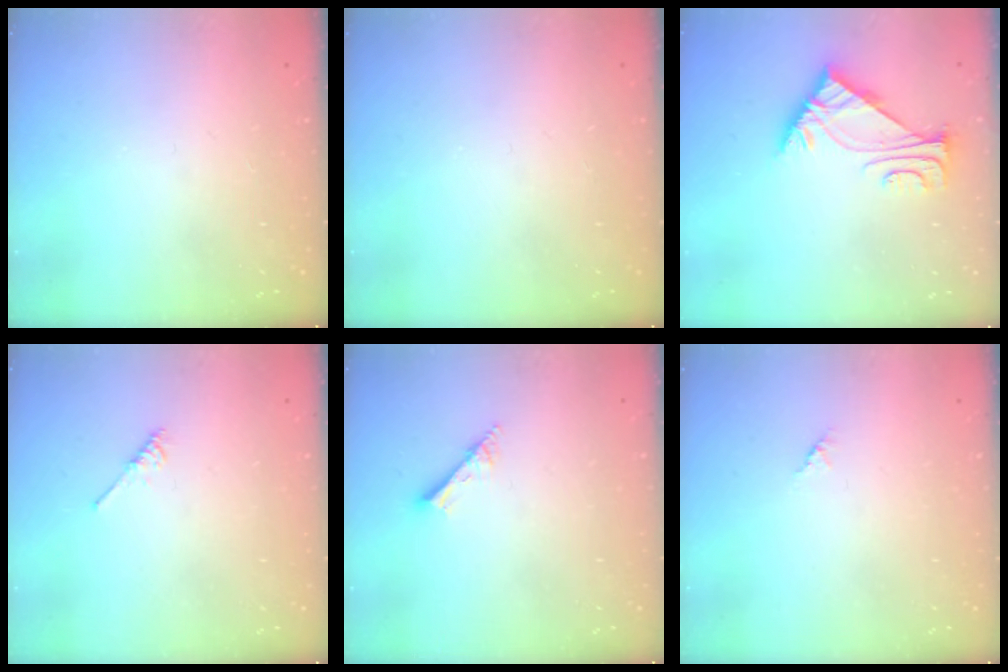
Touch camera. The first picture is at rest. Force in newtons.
{"total": 0.0}
{"total": 6.0, "press": 5.9, "slide": 1.0}
{"total": 2.1, "press": 2.1, "slide": 0.4}
{"total": 2.5, "press": 2.5, "slide": 0.2}
{"total": 1.2, "press": 1.2, "slide": 0.3}